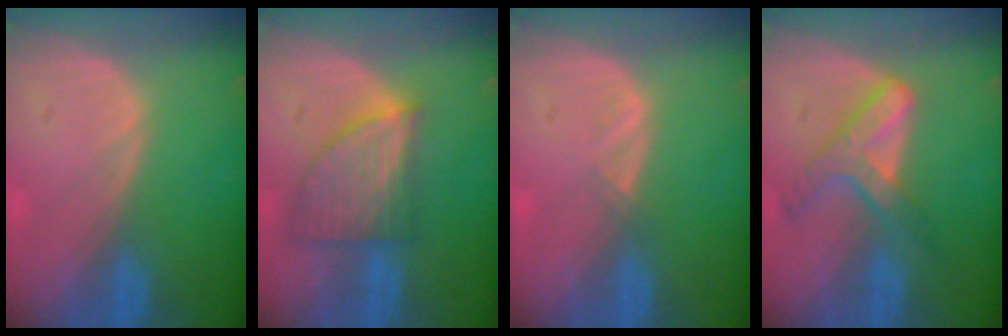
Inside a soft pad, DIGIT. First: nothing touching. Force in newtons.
{"total": 7.5, "press": 6.8, "slide": 3.1}
{"total": 1.0, "press": 0.9, "slide": 0.5}
{"total": 7.0, "press": 5.9, "slide": 3.7}